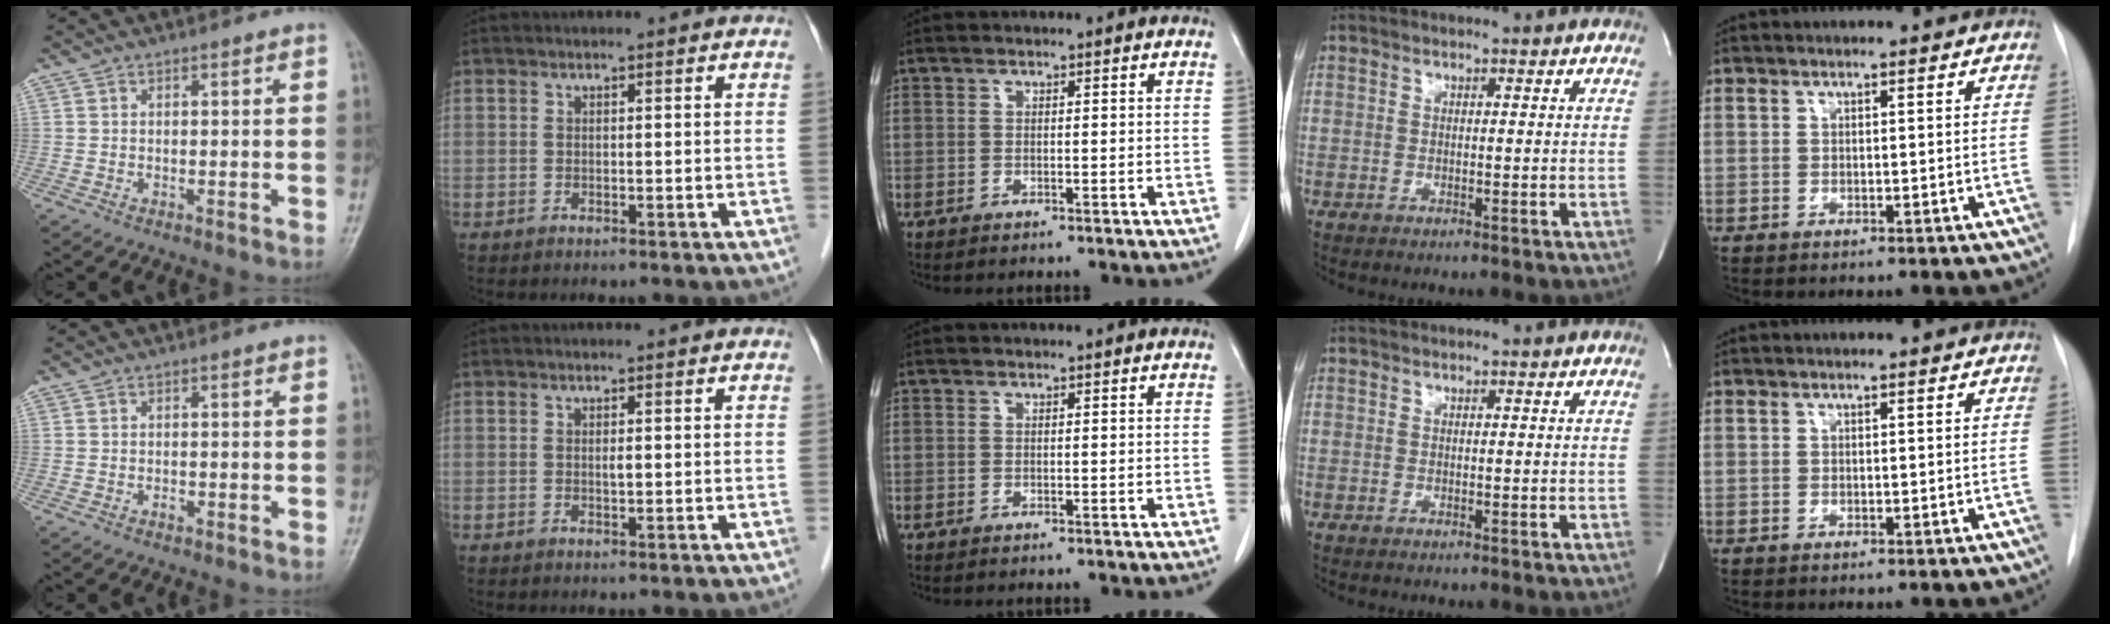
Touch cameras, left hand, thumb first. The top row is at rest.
{"thumb": {"total": 0.9, "force": [-0.4, 0.6, 0.5], "torque": [-0.006, 0.001, -0.007]}, "index": {"total": 0.6, "force": [0.1, 0.1, 0.6], "torque": [-0.013, -0.001, 0.001]}}